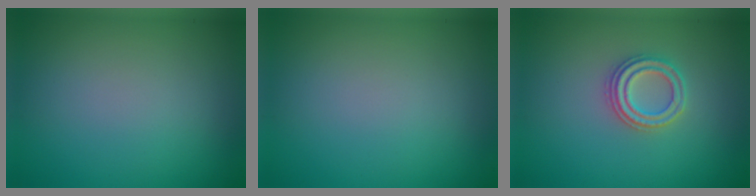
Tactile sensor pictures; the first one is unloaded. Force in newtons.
{"total": 0.0}
{"total": 2.5, "press": 2.4, "slide": 0.7}